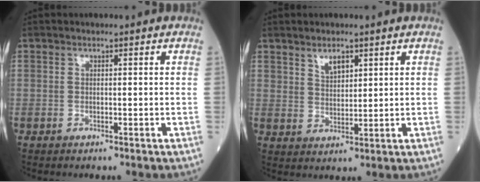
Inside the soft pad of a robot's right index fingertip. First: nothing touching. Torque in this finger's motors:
{"motor_torque": [0.19, 0.11, 0.02, 0.00]}